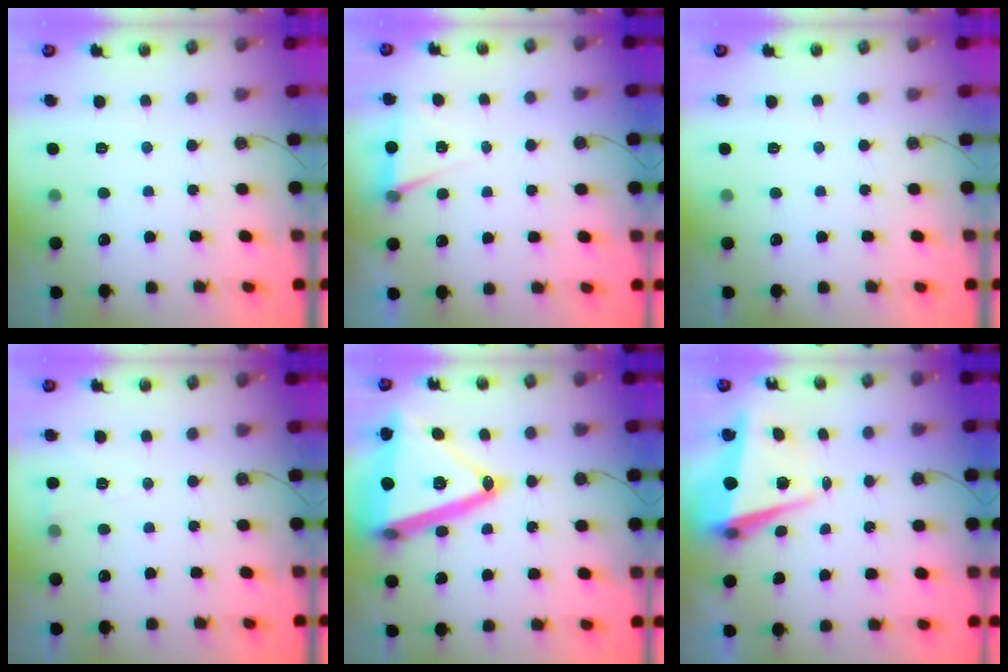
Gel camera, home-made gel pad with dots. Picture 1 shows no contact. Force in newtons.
{"total": 5.5, "press": 3.3, "slide": 4.4}
{"total": 0.0}
{"total": 2.5, "press": 2.4, "slide": 0.7}
{"total": 29.4, "press": 29.1, "slide": 4.1}
{"total": 6.6, "press": 6.4, "slide": 1.5}